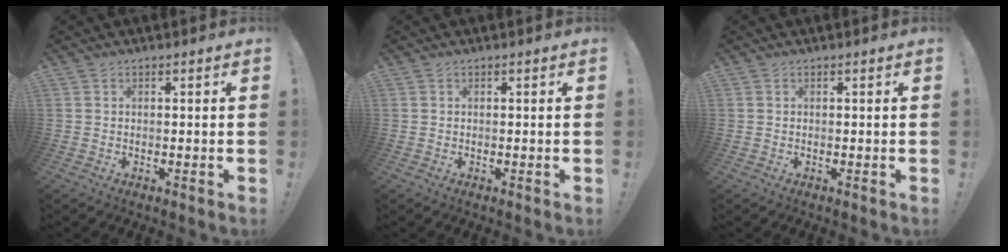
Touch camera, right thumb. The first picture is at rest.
{"total": 0.0}
{"total": 0.0}